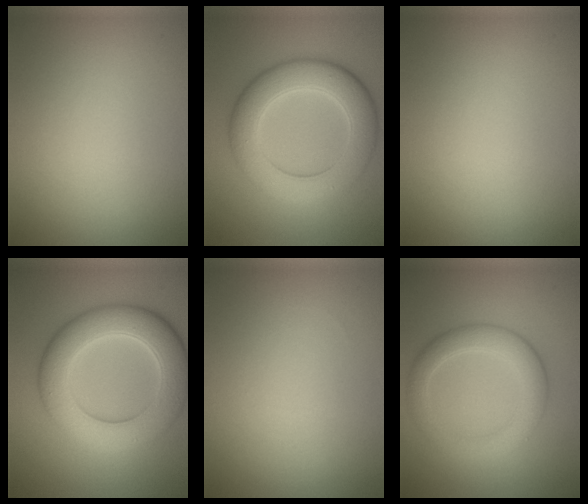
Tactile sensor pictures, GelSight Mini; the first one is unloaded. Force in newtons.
{"total": 7.9, "press": 7.8, "slide": 0.6}
{"total": 0.0}
{"total": 9.0, "press": 9.0, "slide": 0.4}
{"total": 0.0}
{"total": 4.2, "press": 4.2, "slide": 0.3}